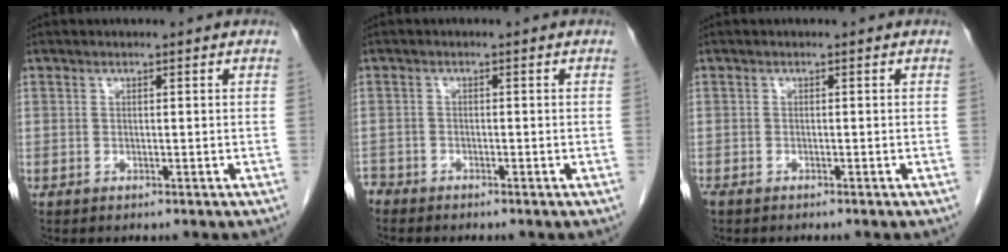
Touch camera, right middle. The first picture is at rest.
{"total": 2.1, "force": [-2.0, 0.6, -0.2], "torque": [0.005, -0.004, -0.041]}
{"total": 1.7, "force": [-1.5, 0.2, 0.8], "torque": [-0.016, -0.004, -0.022]}